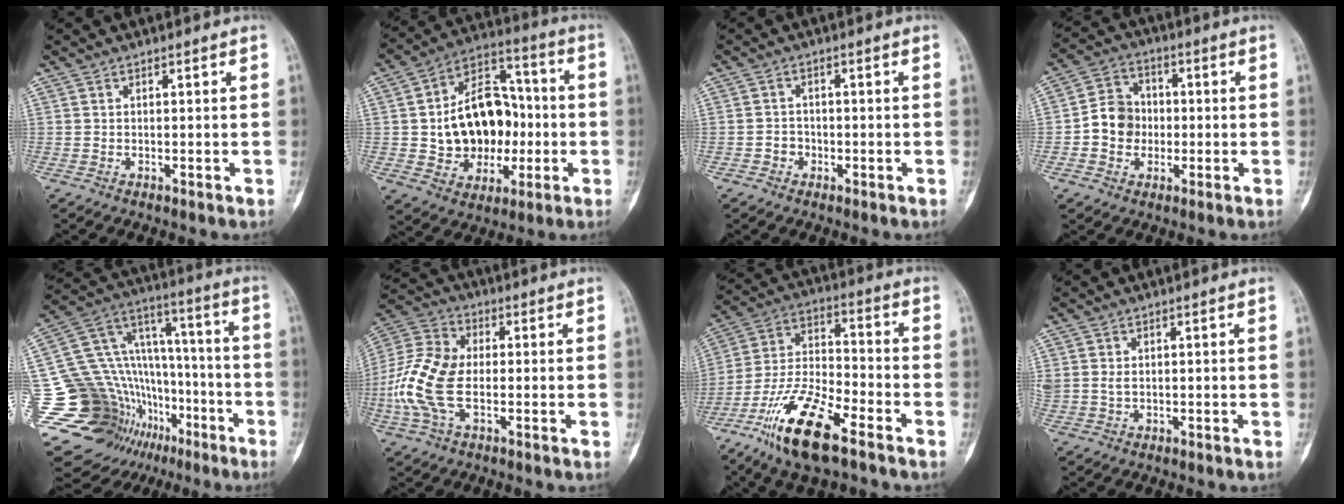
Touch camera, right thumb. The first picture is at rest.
{"total": 18.7, "force": [-0.9, 13.6, 12.7], "torque": [-0.153, 0.034, -0.006]}
{"total": 2.0, "force": [-0.9, 1.8, 0.3], "torque": [0.011, 0.010, -0.021]}
{"total": 8.3, "force": [-1.1, 7.4, 3.6], "torque": [-0.031, 0.022, -0.029]}
{"total": 28.8, "force": [-11.6, 20.5, 16.5], "torque": [-0.260, 0.129, -0.170]}
{"total": 13.5, "force": [-1.9, 7.7, 10.9], "torque": [-0.245, 0.021, -0.041]}
{"total": 16.4, "force": [-9.9, 5.1, 12.0], "torque": [-0.233, 0.050, -0.188]}
{"total": 1.7, "force": [0.4, 1.3, 1.1], "torque": [-0.023, 0.000, 0.016]}